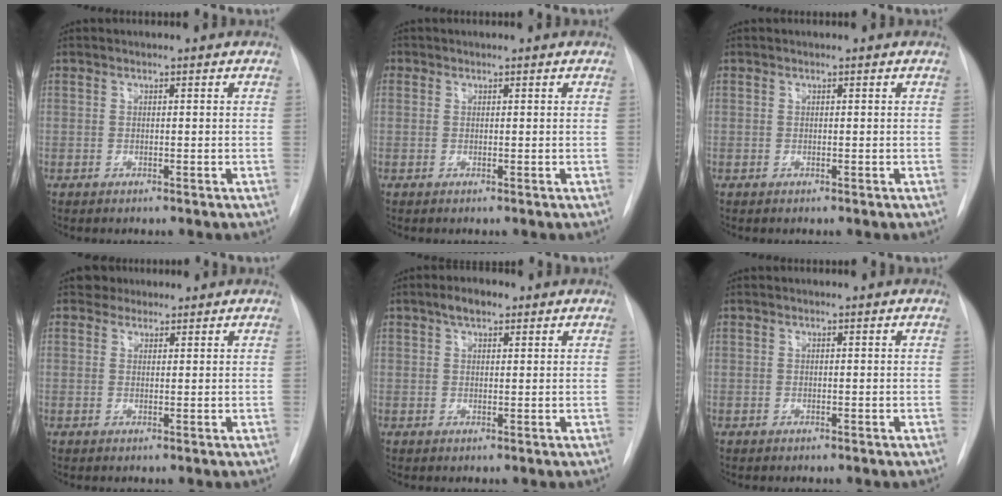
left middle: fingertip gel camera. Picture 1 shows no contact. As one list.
[{"total": 0.7, "force": [0.3, 0.7, 0.1], "torque": [0.005, 0.002, 0.003]}, {"total": 0.0}, {"total": 2.1, "force": [1.8, 1.2, -0.2], "torque": [0.004, 0.010, 0.025]}, {"total": 3.0, "force": [2.0, 1.4, 1.8], "torque": [-0.036, 0.009, 0.033]}, {"total": 0.0}]